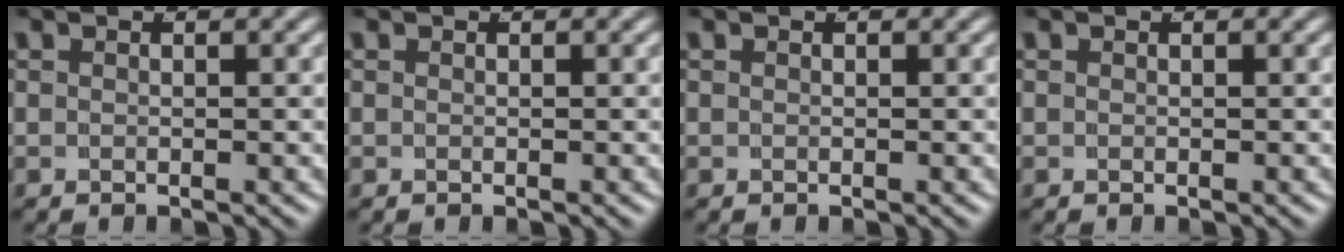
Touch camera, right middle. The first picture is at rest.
{"total": 0.0}
{"total": 0.0}
{"total": 0.0}